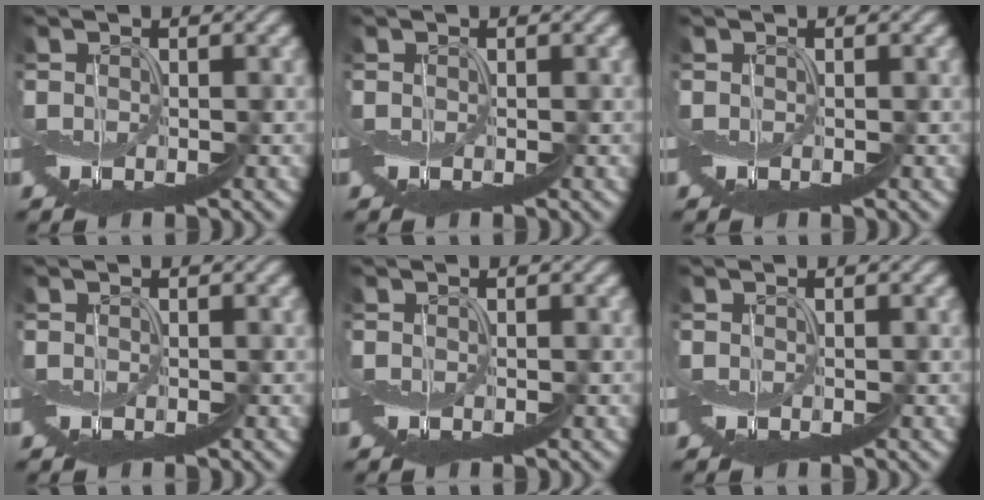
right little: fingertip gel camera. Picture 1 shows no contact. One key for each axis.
{"total": 0.0}
{"total": 0.0}
{"total": 0.0}
{"total": 0.0}
{"total": 0.0}